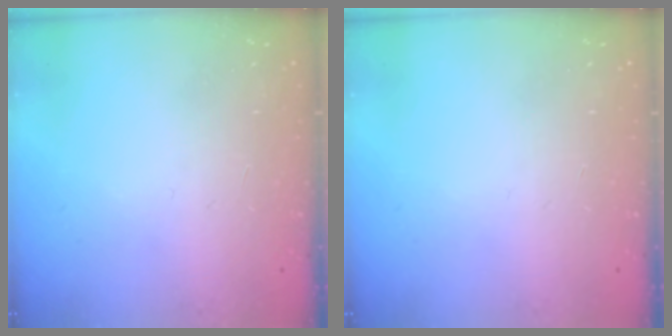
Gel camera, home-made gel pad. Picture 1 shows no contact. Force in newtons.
{"total": 0.0}